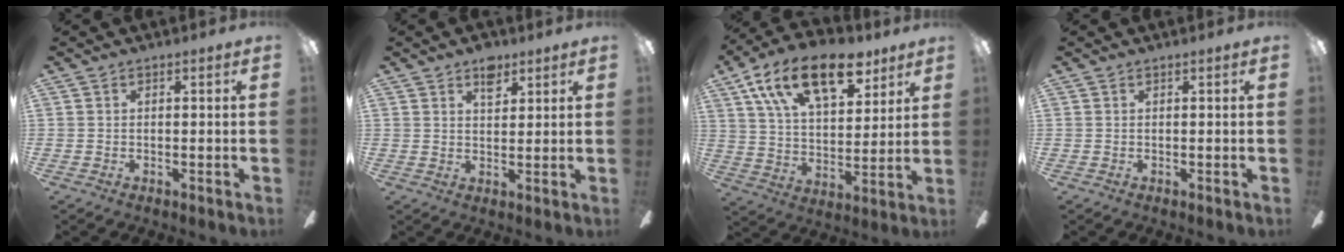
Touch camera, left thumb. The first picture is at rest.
{"total": 5.4, "force": [3.5, 3.0, 2.7], "torque": [-0.021, -0.016, 0.059]}
{"total": 21.0, "force": [12.2, 10.7, 13.3], "torque": [-0.220, -0.047, 0.212]}
{"total": 0.0}